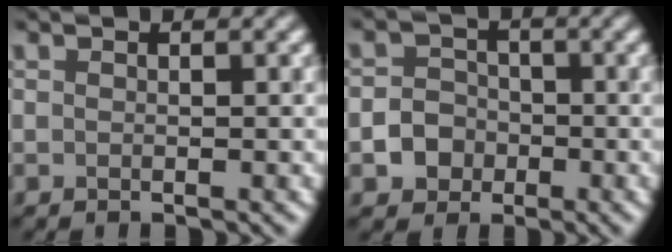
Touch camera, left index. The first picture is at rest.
{"total": 3.4, "force": [-1.1, 3.0, 1.2], "torque": [0.005, 0.000, -0.030]}